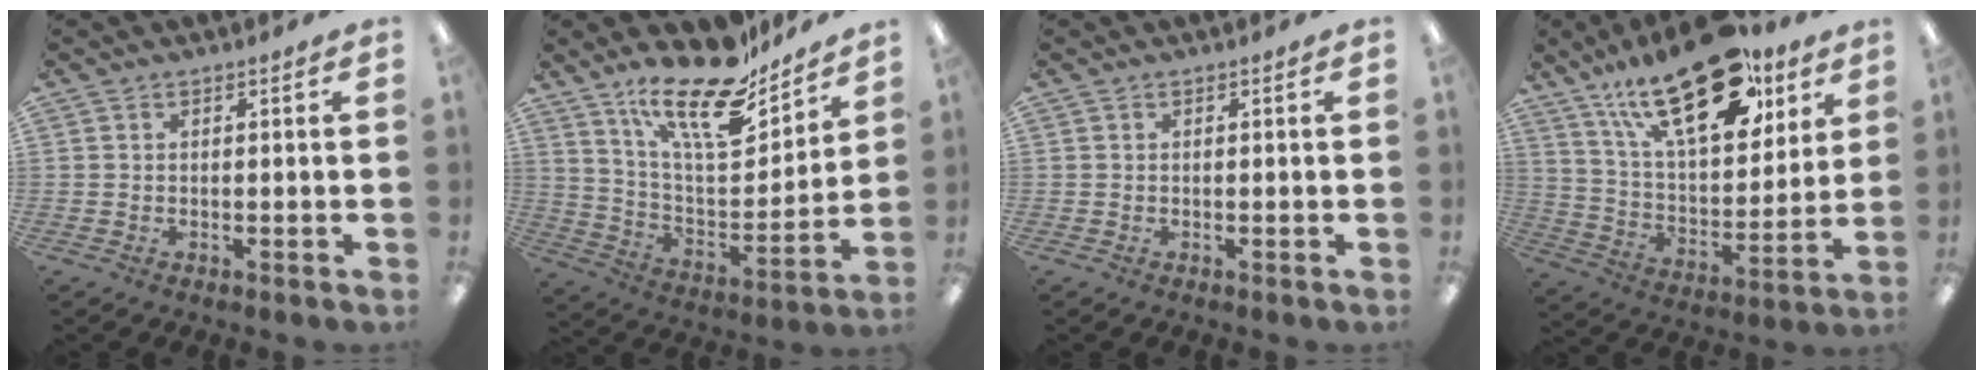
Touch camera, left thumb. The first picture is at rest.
{"total": 20.8, "force": [15.3, 7.4, 12.0], "torque": [-0.204, -0.099, 0.263]}
{"total": 0.0}
{"total": 27.0, "force": [16.4, 12.1, 17.7], "torque": [-0.279, -0.083, 0.280]}